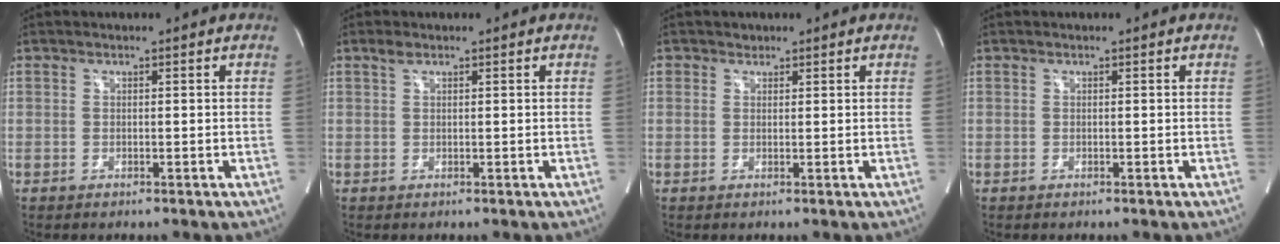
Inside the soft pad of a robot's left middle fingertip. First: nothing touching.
{"total": 1.0, "force": [0.8, 0.4, 0.6], "torque": [-0.016, 0.009, 0.017]}
{"total": 1.1, "force": [0.7, 0.9, 0.0], "torque": [0.007, -0.002, 0.008]}
{"total": 0.0}